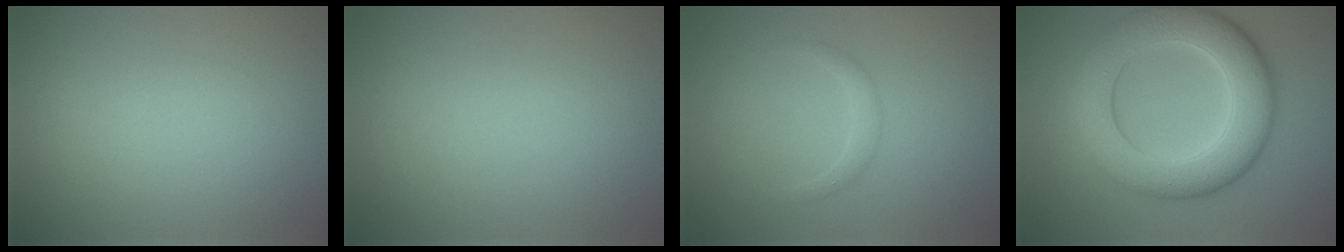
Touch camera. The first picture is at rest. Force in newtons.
{"total": 0.0}
{"total": 1.1, "press": 1.1, "slide": 0.1}
{"total": 8.8, "press": 8.8, "slide": 0.1}